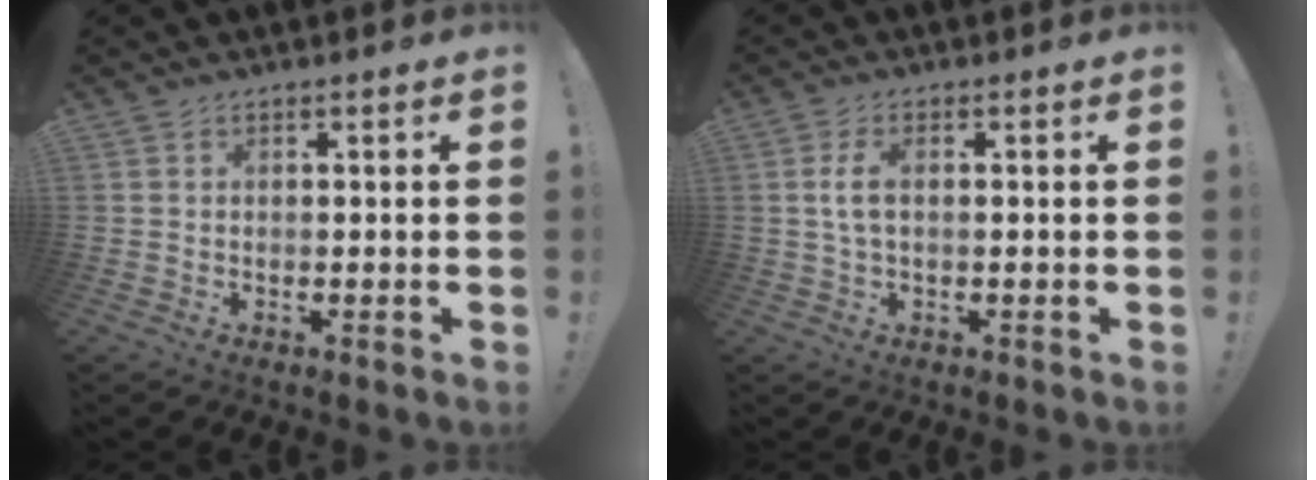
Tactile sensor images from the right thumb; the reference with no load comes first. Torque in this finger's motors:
{"motor_torque": [-0.30, 0.08, 0.32, -0.24, 0.21]}